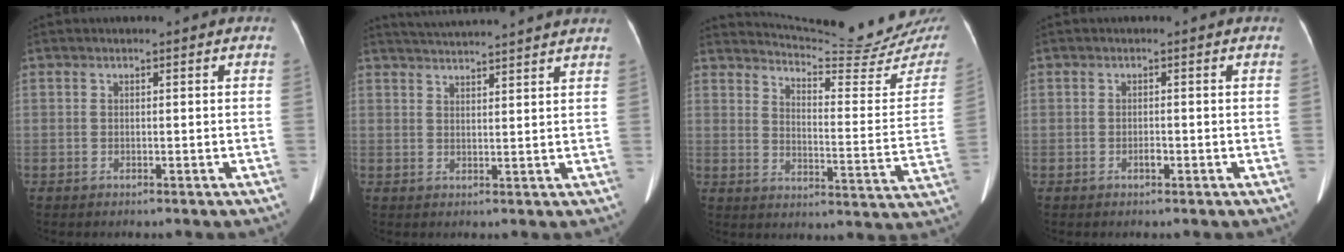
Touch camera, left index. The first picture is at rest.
{"total": 12.3, "force": [11.5, -0.7, 4.2], "torque": [-0.076, 0.015, 0.151]}
{"total": 21.9, "force": [20.9, 0.3, 6.5], "torque": [-0.100, -0.115, 0.251]}
{"total": 0.9, "force": [-0.6, 0.3, 0.6], "torque": [-0.014, -0.002, -0.011]}